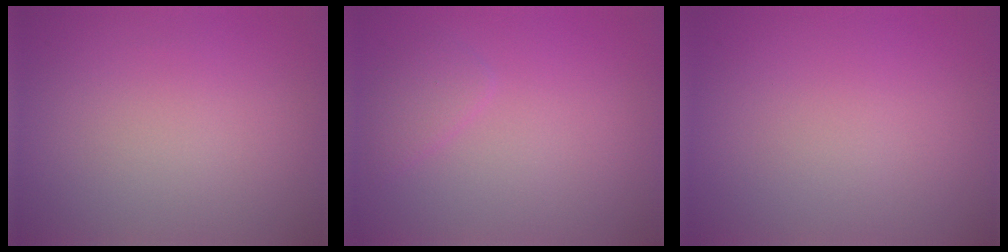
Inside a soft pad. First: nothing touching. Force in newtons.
{"total": 1.4, "press": 1.4, "slide": 0.1}
{"total": 0.0}